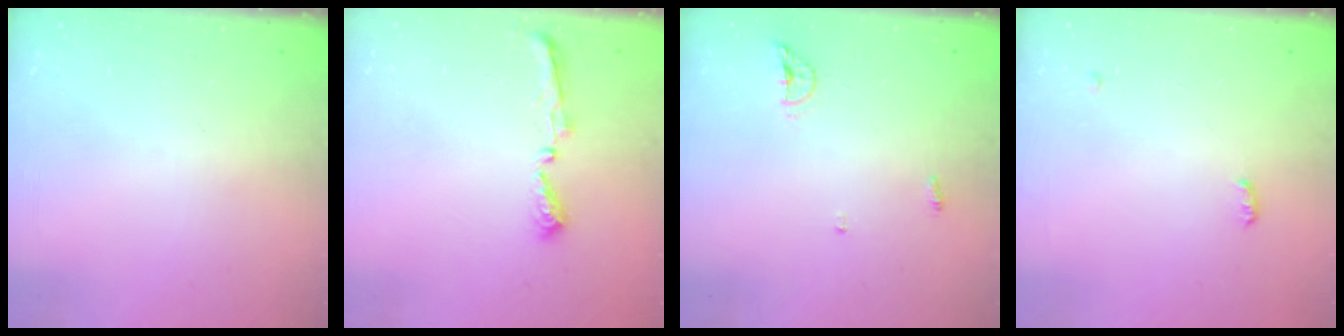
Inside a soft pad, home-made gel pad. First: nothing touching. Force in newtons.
{"total": 5.5, "press": 5.5, "slide": 0.5}
{"total": 4.4, "press": 4.3, "slide": 1.0}
{"total": 7.6, "press": 4.2, "slide": 6.4}